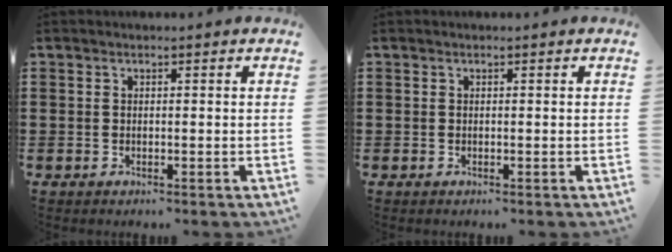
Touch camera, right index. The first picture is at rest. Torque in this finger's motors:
{"motor_torque": [0.02, 0.03, 0.02, 0.02]}